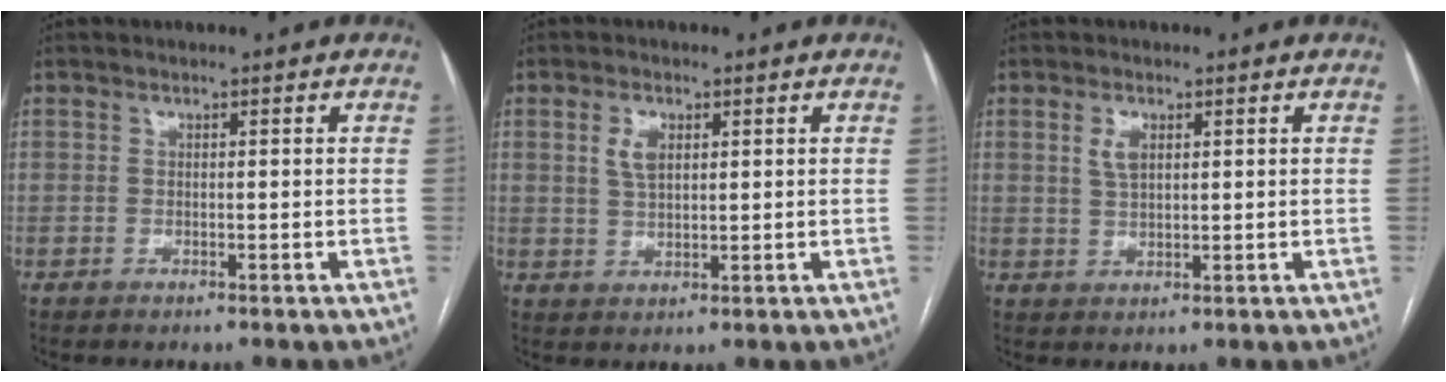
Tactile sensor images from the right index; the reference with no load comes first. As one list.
[{"total": 3.6, "force": [1.3, 1.8, 2.8], "torque": [-0.058, 0.005, 0.028]}, {"total": 2.9, "force": [1.2, 1.3, 2.3], "torque": [-0.048, 0.003, 0.025]}]